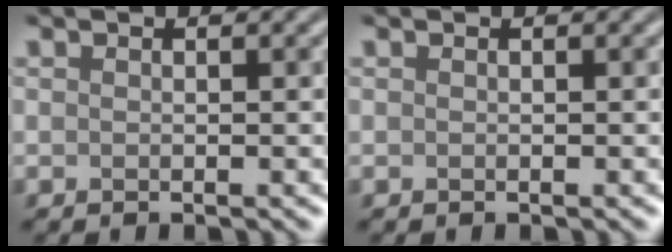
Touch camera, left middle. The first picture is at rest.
{"total": 0.0}